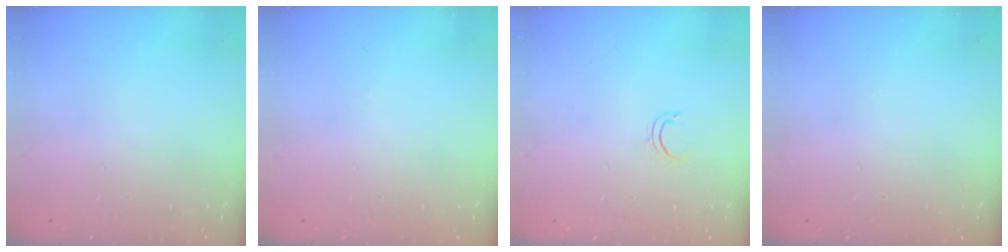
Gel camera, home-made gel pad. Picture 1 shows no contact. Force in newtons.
{"total": 0.0}
{"total": 2.6, "press": 2.5, "slide": 0.4}
{"total": 0.0}